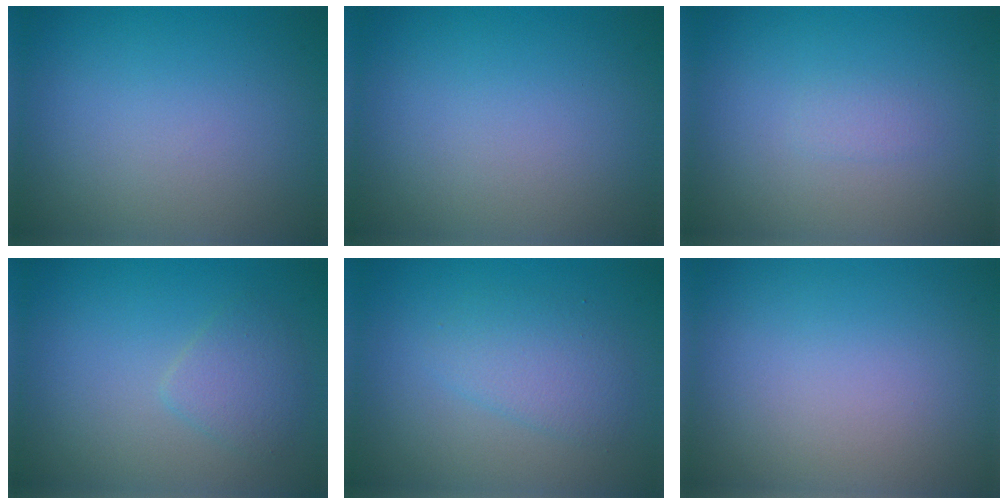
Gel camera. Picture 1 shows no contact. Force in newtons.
{"total": 0.0}
{"total": 0.7, "press": 0.6, "slide": 0.2}
{"total": 2.1, "press": 2.1, "slide": 0.1}
{"total": 2.6, "press": 2.6, "slide": 0.0}
{"total": 0.0}